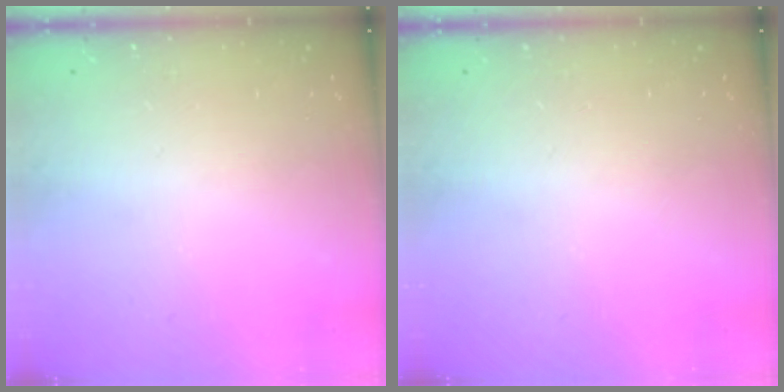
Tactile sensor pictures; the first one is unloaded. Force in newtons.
{"total": 0.0}